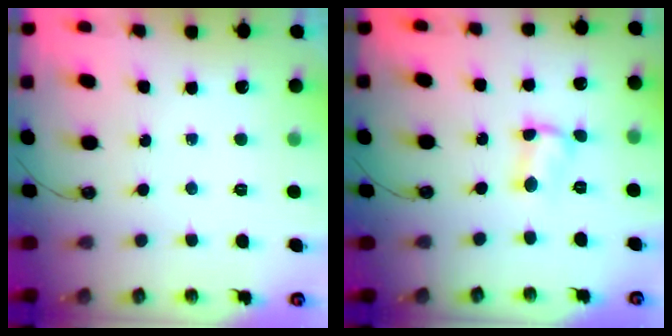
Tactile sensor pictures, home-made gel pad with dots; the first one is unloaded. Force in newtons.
{"total": 2.6, "press": 2.6, "slide": 0.2}